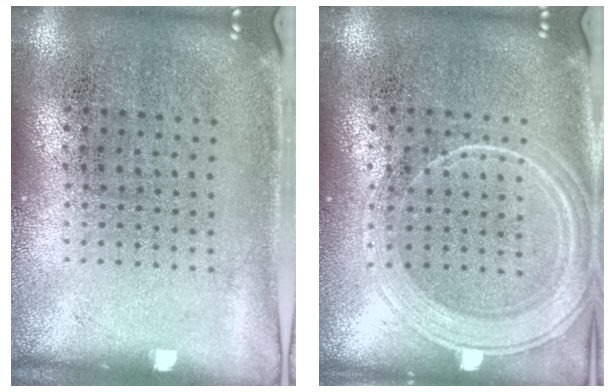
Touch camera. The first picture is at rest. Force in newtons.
{"total": 1.8, "press": 1.8, "slide": 0.2}